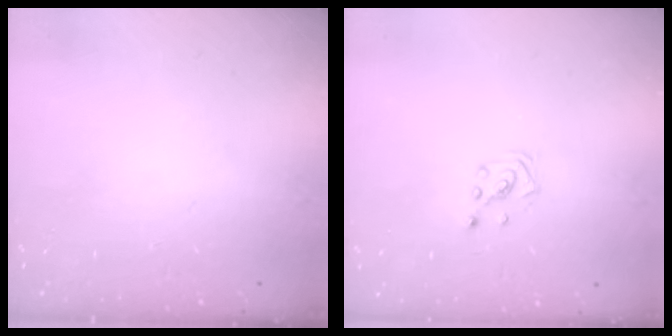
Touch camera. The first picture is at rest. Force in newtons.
{"total": 1.4, "press": 1.4, "slide": 0.1}